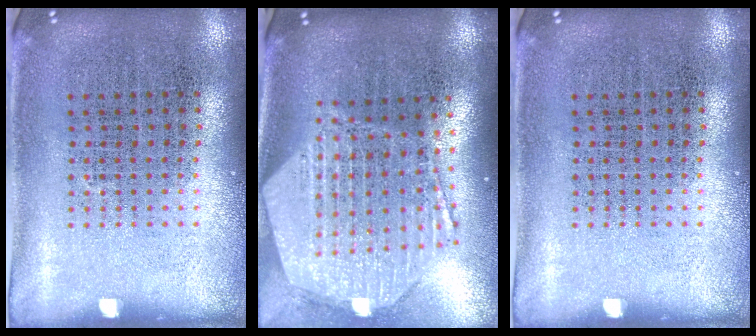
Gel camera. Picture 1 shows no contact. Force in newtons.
{"total": 2.9, "press": 2.3, "slide": 1.8}
{"total": 0.0}